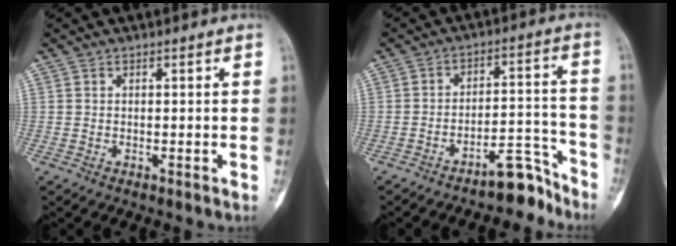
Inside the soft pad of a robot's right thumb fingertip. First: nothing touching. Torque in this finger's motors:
{"motor_torque": [1.94, 0.05, 0.75, -1.66, 0.44]}